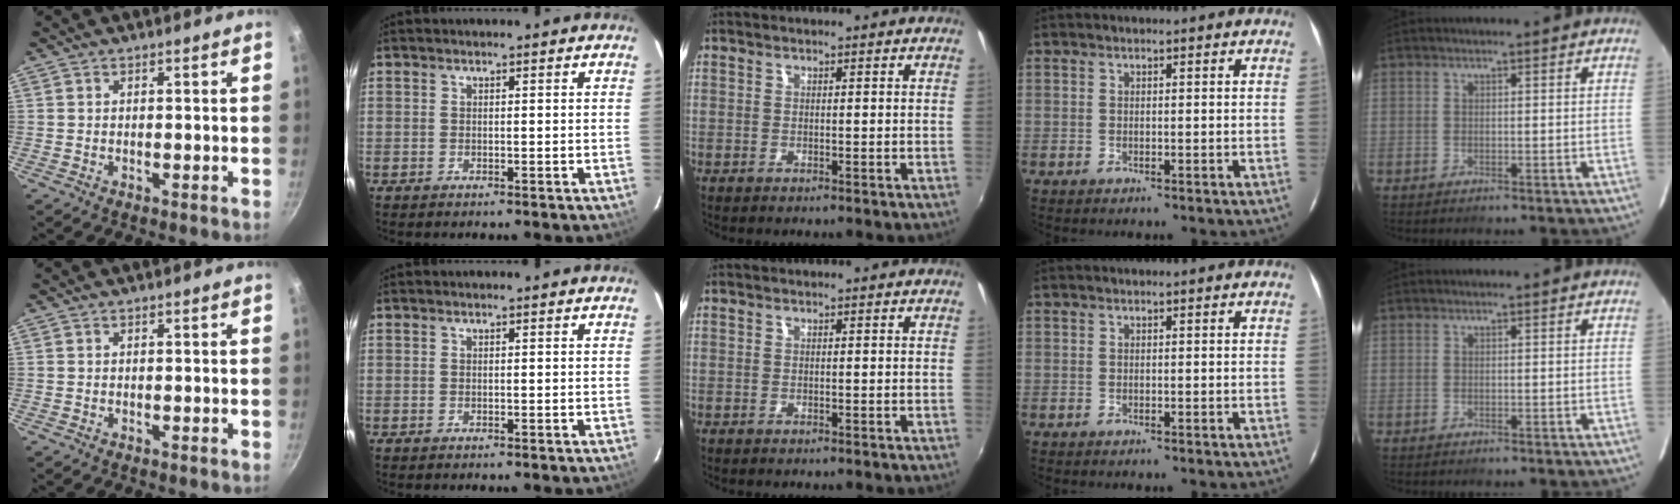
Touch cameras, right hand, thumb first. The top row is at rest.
{}